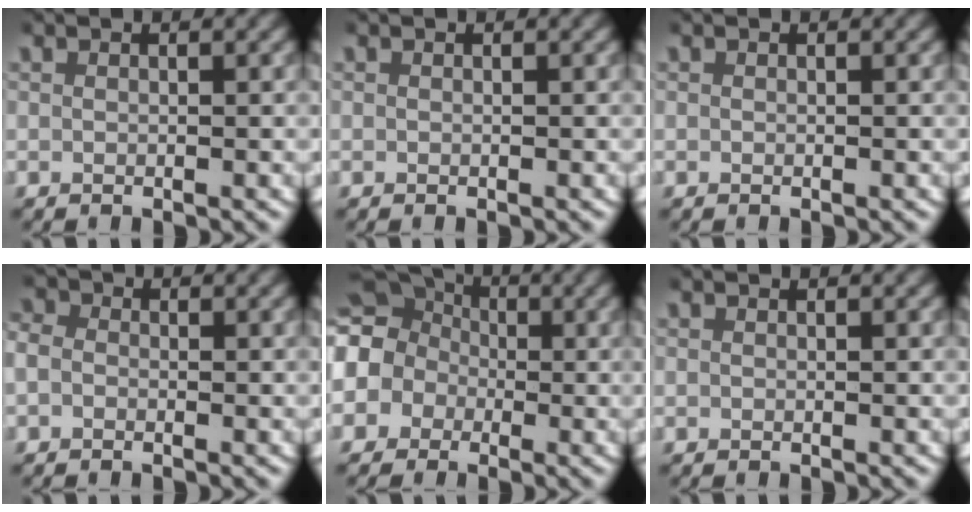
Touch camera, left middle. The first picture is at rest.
{"total": 0.0}
{"total": 0.0}
{"total": 2.4, "force": [-0.1, 2.1, 1.0], "torque": [-0.028, 0.002, -0.011]}
{"total": 12.0, "force": [1.9, 10.7, 4.9], "torque": [-0.125, -0.001, 0.012]}
{"total": 0.0}